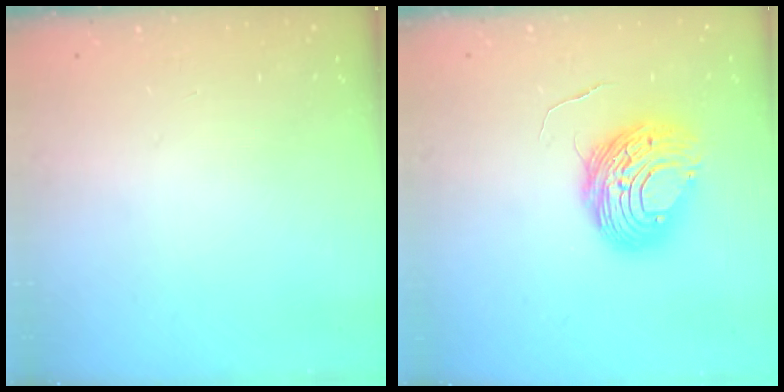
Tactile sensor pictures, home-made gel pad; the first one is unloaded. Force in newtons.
{"total": 10.7, "press": 10.6, "slide": 1.2}